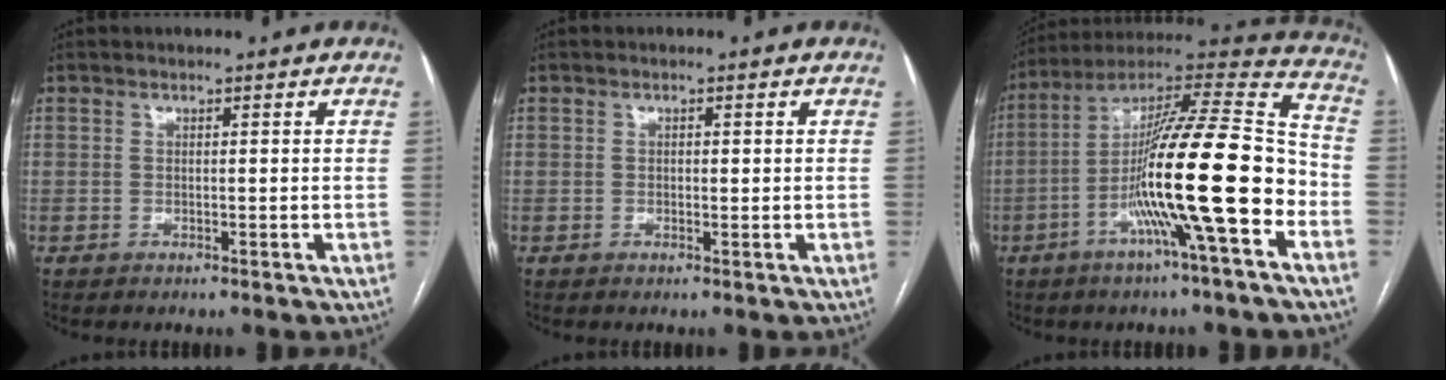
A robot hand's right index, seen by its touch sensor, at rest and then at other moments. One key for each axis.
{"total": 0.8, "fx": 0.1, "fy": 0.5, "fz": 0.7, "tx": -0.010, "ty": 0.001, "tz": 0.001}
{"total": 20.9, "fx": -6.3, "fy": 0.6, "fz": 19.9, "tx": -0.337, "ty": 0.001, "tz": -0.115}